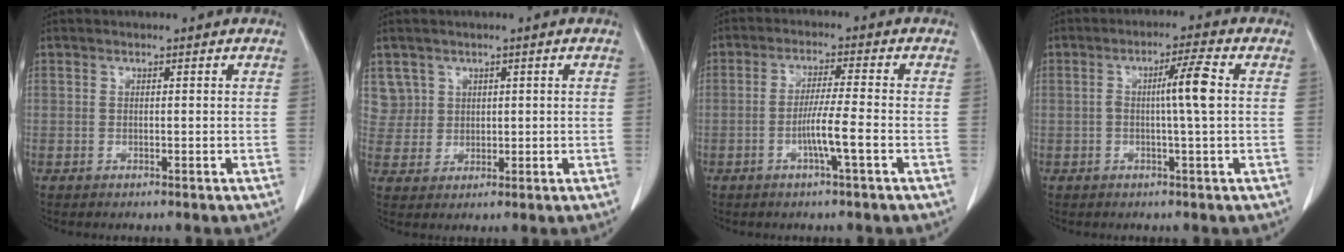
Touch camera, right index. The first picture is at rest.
{"total": 4.3, "force": [2.1, 3.8, -0.4], "torque": [0.020, 0.008, 0.043]}
{"total": 5.4, "force": [-1.9, -0.6, 5.1], "torque": [-0.094, -0.004, -0.038]}
{"total": 5.4, "force": [0.3, -0.5, 5.4], "torque": [-0.095, 0.006, 0.003]}